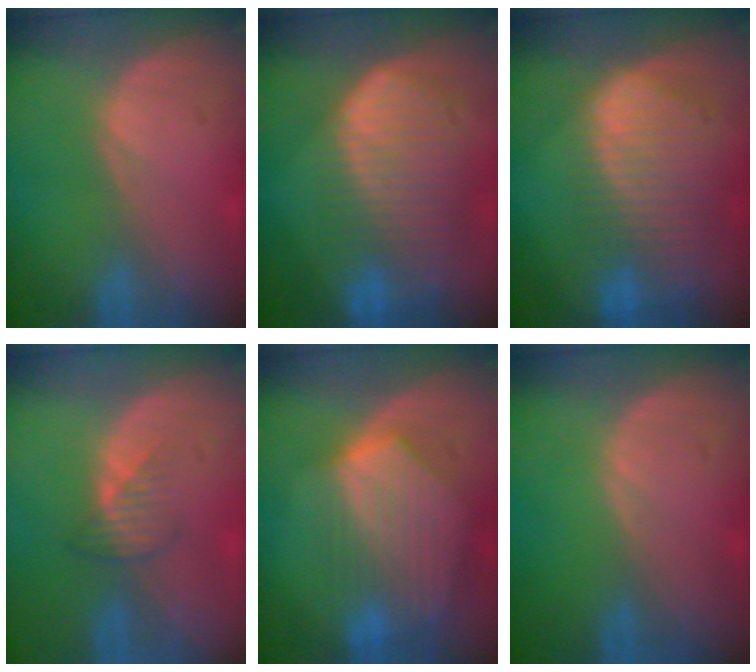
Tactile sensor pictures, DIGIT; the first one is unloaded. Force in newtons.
{"total": 10.2, "press": 8.8, "slide": 5.2}
{"total": 10.5, "press": 9.0, "slide": 5.5}
{"total": 2.5, "press": 2.5, "slide": 0.3}
{"total": 9.2, "press": 8.1, "slide": 4.4}
{"total": 0.0}